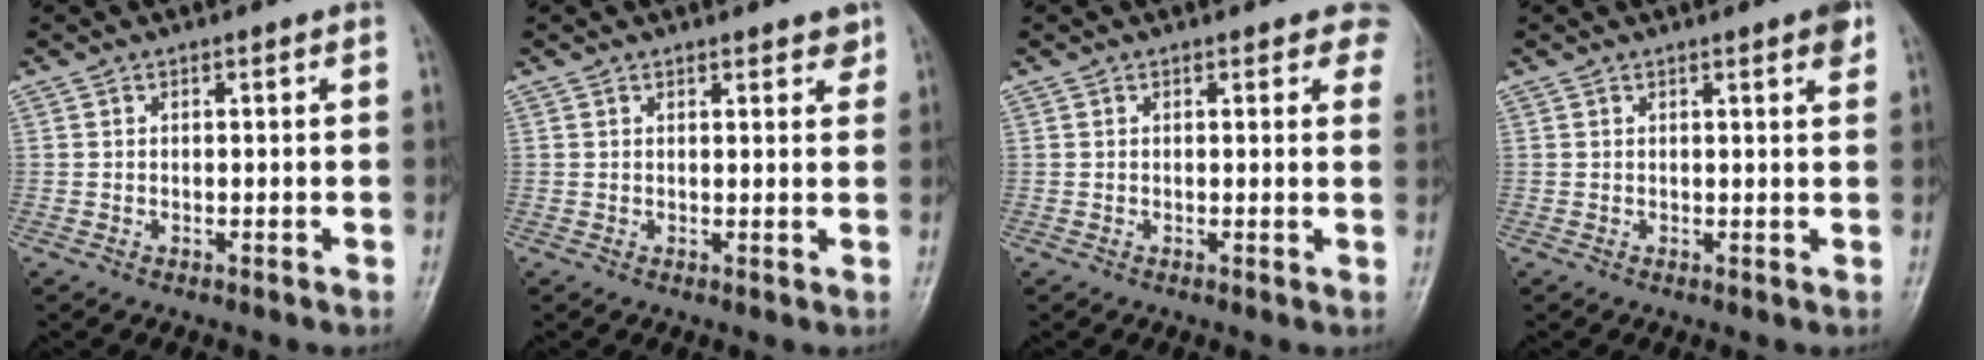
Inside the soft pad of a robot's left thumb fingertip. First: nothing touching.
{"total": 2.6, "force": [2.1, 0.9, 1.2], "torque": [0.002, -0.010, 0.023]}
{"total": 4.4, "force": [3.6, 2.0, 1.5], "torque": [0.021, -0.012, 0.025]}
{"total": 2.5, "force": [1.6, 0.3, 2.0], "torque": [-0.023, -0.006, 0.017]}